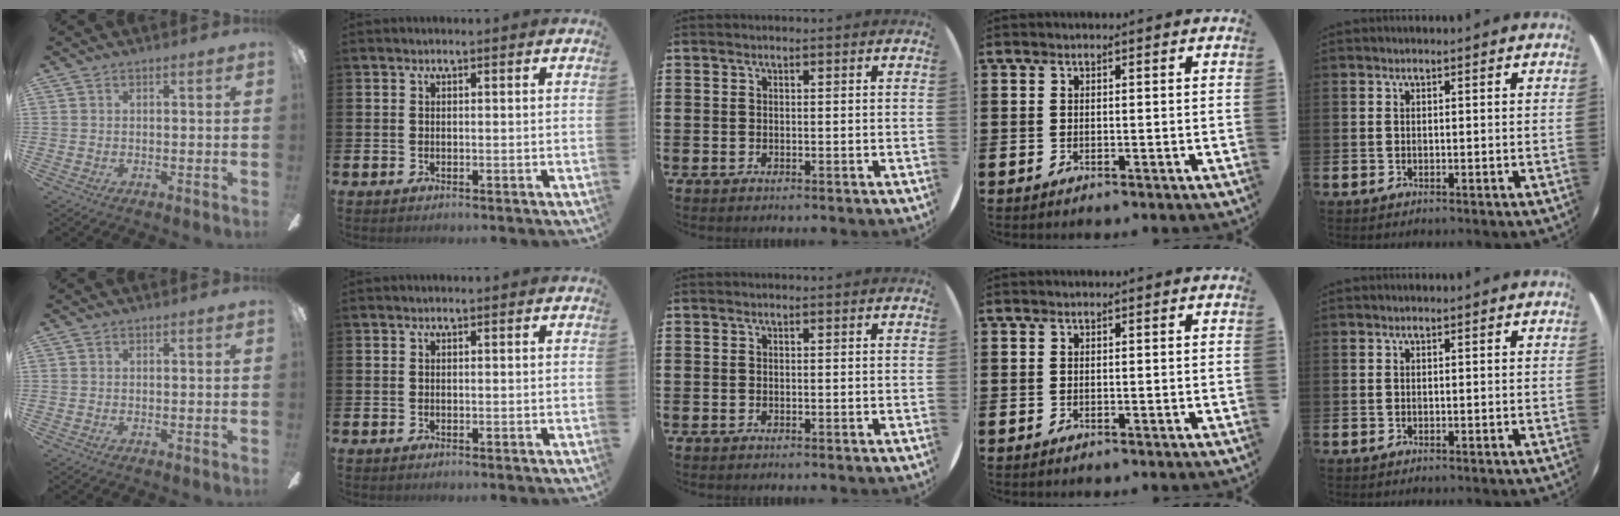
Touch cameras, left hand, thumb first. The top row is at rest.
{}